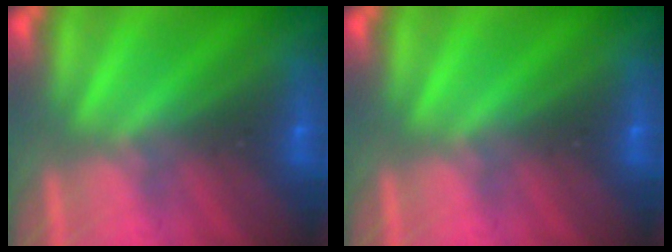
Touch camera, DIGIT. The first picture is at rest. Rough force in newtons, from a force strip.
{"total": 0.0}